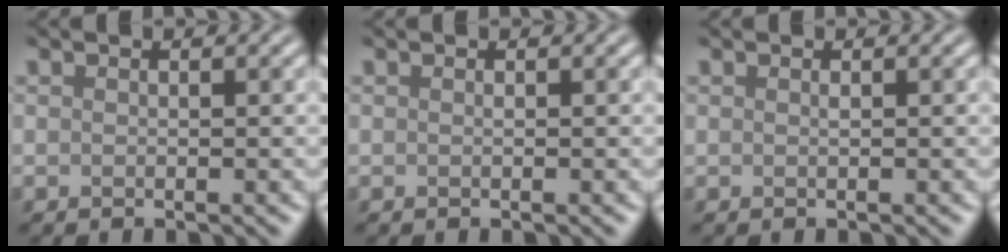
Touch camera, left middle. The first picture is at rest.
{"total": 0.0}
{"total": 0.0}